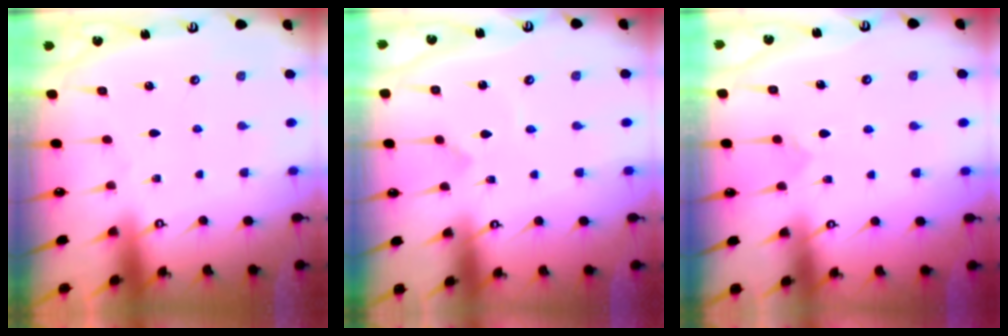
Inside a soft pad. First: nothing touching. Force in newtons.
{"total": 2.9, "press": 2.9, "slide": 0.1}
{"total": 4.4, "press": 4.4, "slide": 0.1}